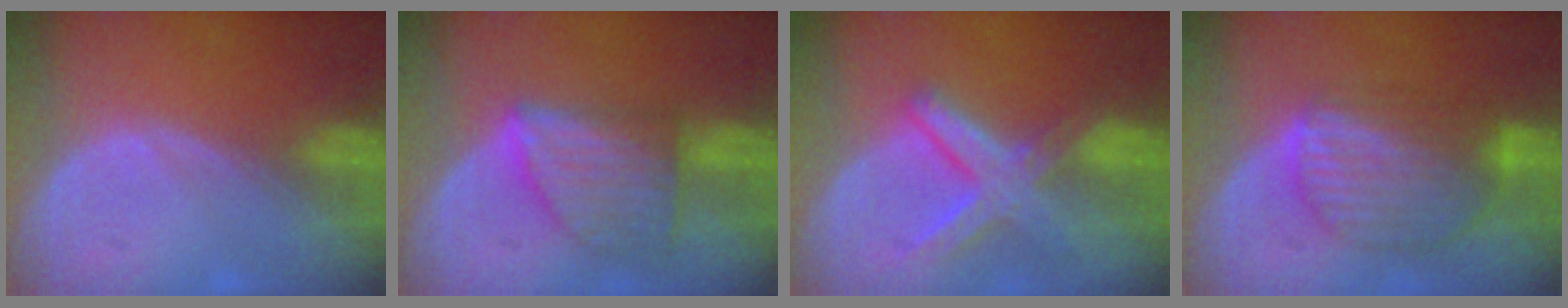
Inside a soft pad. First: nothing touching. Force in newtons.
{"total": 7.8, "press": 7.1, "slide": 3.3}
{"total": 8.3, "press": 7.1, "slide": 4.3}
{"total": 8.7, "press": 7.7, "slide": 4.1}